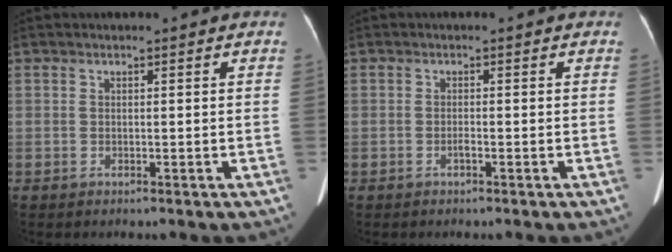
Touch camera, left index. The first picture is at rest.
{"total": 0.7, "force": [-0.4, 0.1, 0.6], "torque": [-0.012, 0.000, -0.008]}